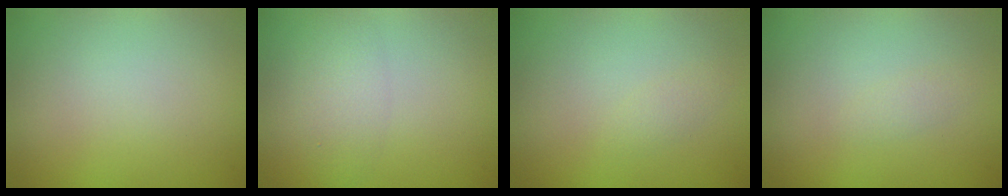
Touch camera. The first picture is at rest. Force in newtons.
{"total": 2.8, "press": 2.8, "slide": 0.2}
{"total": 0.7, "press": 0.7, "slide": 0.0}
{"total": 0.7, "press": 0.7, "slide": 0.1}